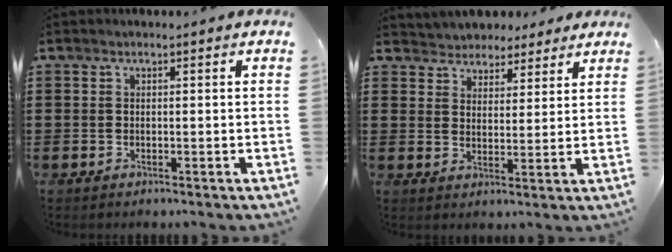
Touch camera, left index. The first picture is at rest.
{"total": 3.9, "force": [3.5, 1.5, -0.6], "torque": [-0.008, -0.011, 0.064]}